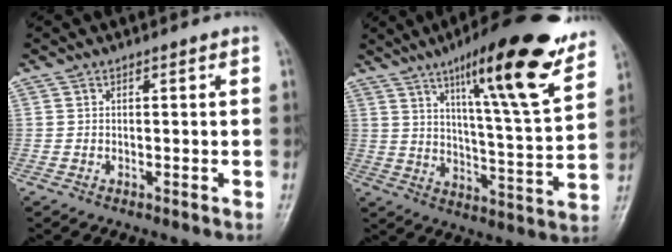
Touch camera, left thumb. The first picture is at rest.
{"total": 22.1, "force": [13.7, 3.7, 16.9], "torque": [-0.219, -0.057, 0.207]}